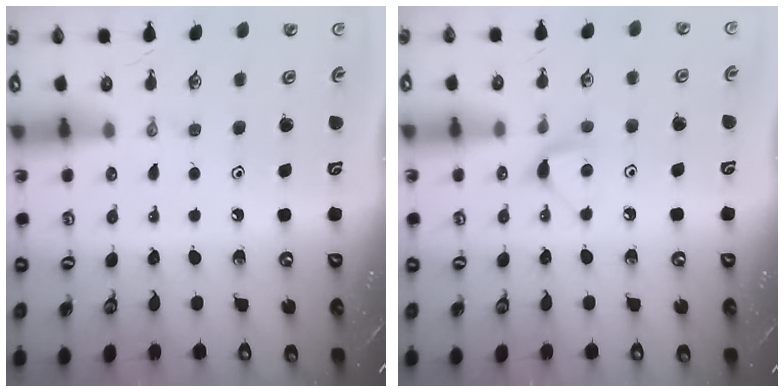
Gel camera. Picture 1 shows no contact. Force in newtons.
{"total": 6.1, "press": 6.0, "slide": 0.8}